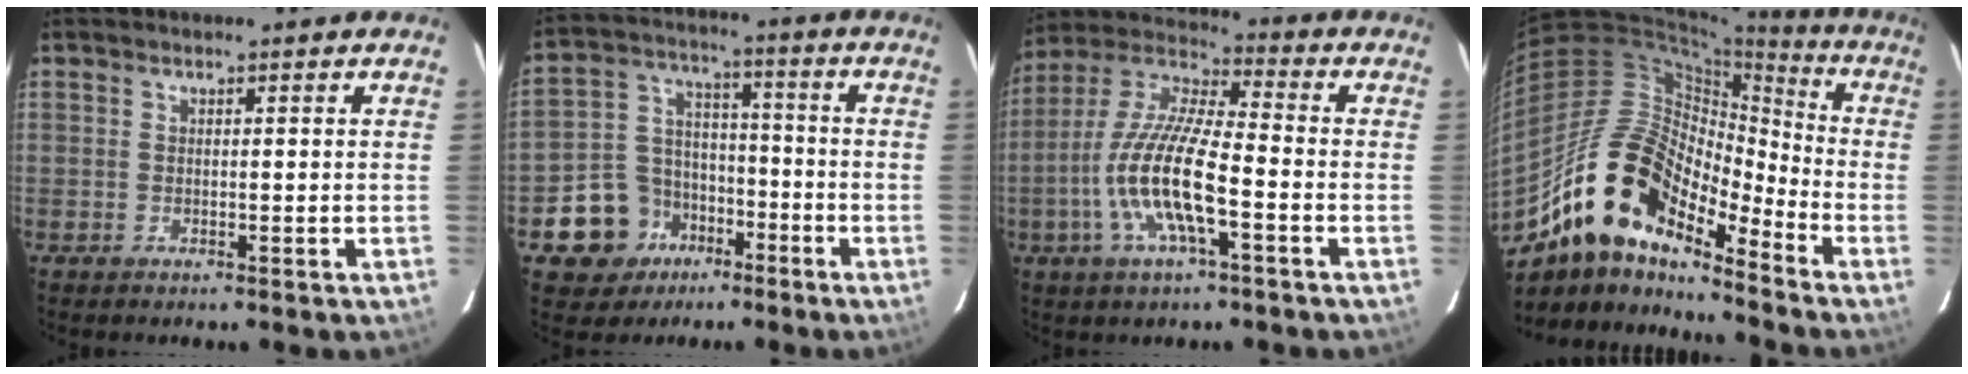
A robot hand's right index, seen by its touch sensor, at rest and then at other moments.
{"total": 11.4, "force": [-6.4, 9.1, 2.6], "torque": [-0.075, 0.043, -0.096]}
{"total": 15.3, "force": [-4.9, 3.4, 14.0], "torque": [-0.285, -0.004, -0.100]}
{"total": 18.3, "force": [-13.1, 6.6, 11.0], "torque": [-0.189, -0.003, -0.260]}